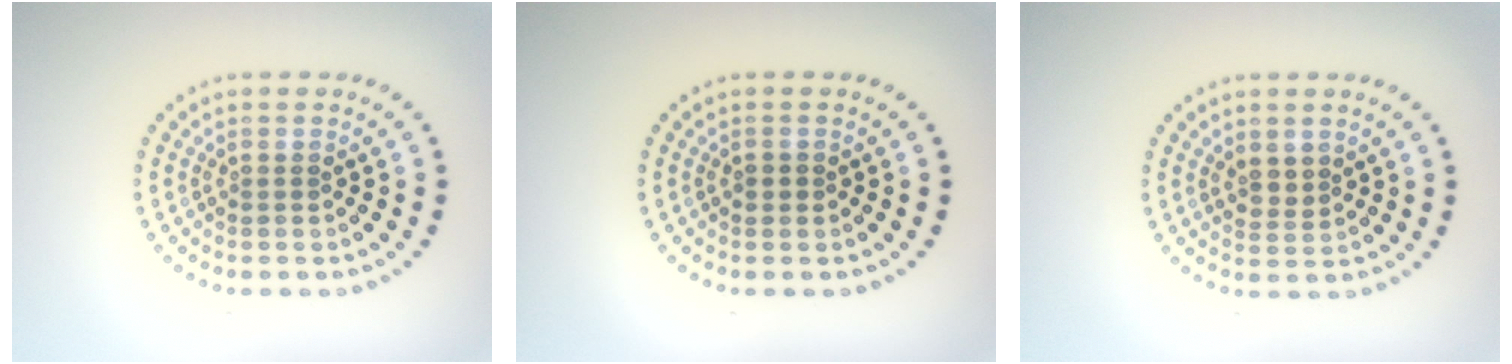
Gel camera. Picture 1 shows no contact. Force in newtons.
{"total": 0.8, "press": 0.8, "slide": 0.1}
{"total": 1.5, "press": 1.4, "slide": 0.7}